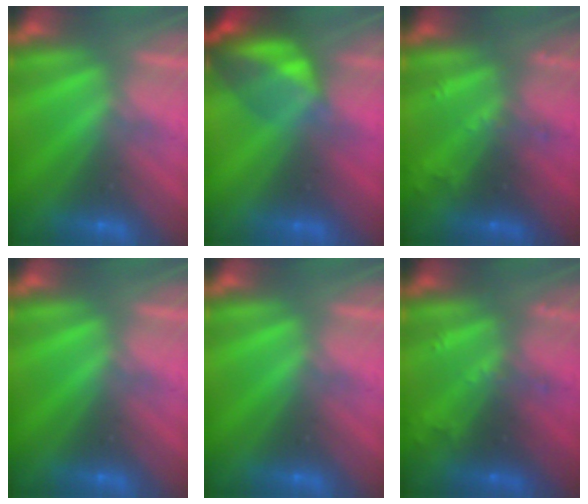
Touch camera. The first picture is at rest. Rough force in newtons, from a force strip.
{"total": 7.8}
{"total": 2.4}
{"total": 0.0}
{"total": 0.0}
{"total": 2.4}